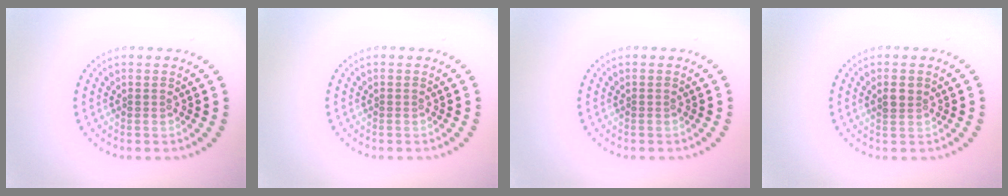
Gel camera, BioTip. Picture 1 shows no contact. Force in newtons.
{"total": 0.0}
{"total": 0.0}
{"total": 1.4, "press": 1.3, "slide": 0.6}